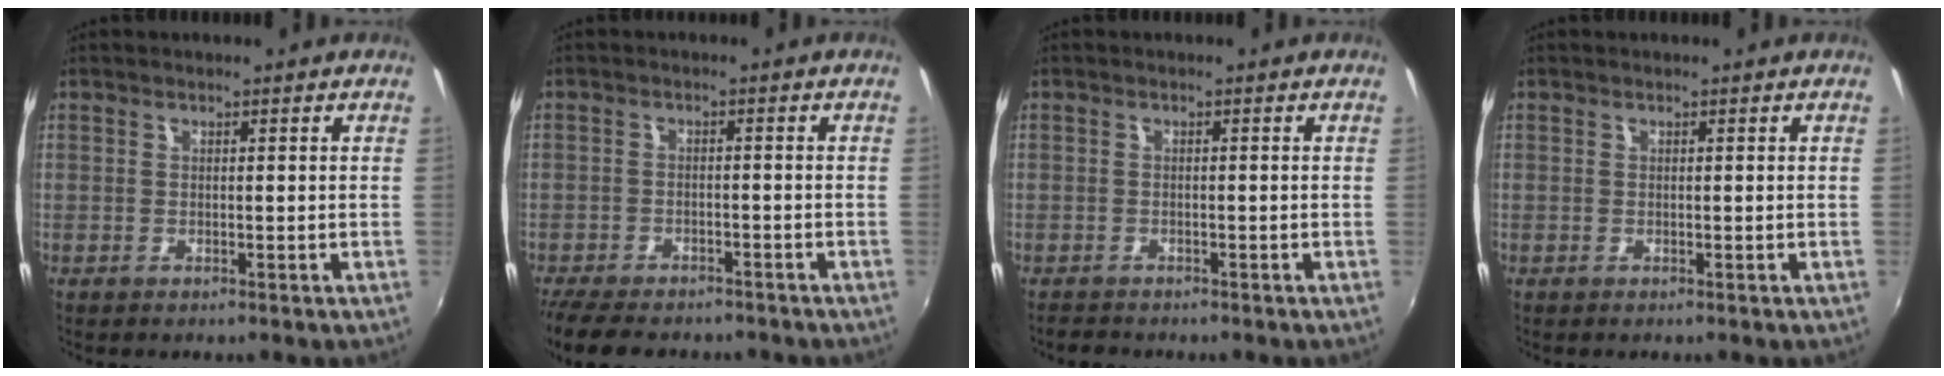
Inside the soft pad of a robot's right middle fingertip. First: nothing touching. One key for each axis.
{"total": 11.1, "fx": -9.3, "fy": 3.9, "fz": 4.8, "tx": -0.117, "ty": -0.024, "tz": -0.149}
{"total": 1.9, "fx": -1.8, "fy": 0.6, "fz": 0.2, "tx": -0.013, "ty": -0.003, "tz": -0.034}
{"total": 0.0}